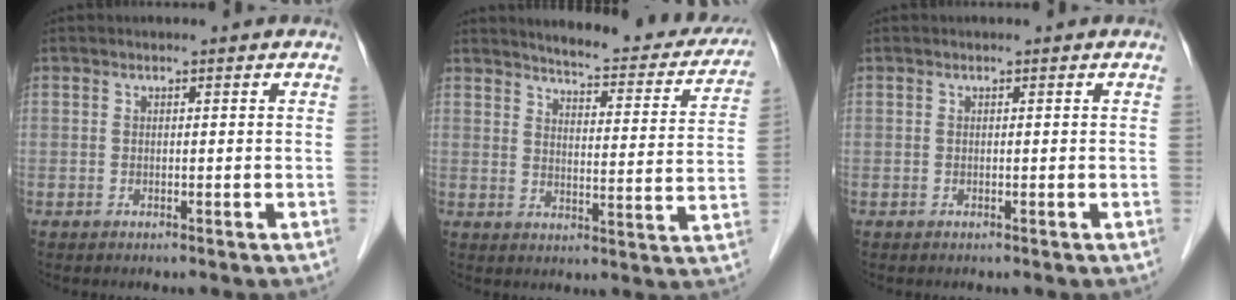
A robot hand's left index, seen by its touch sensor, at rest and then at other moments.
{"total": 19.0, "force": [17.4, 3.7, 6.5], "torque": [-0.065, -0.044, 0.201]}
{"total": 0.0}